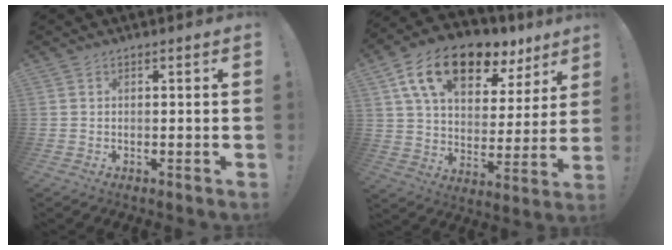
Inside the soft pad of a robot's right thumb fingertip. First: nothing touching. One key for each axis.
{"total": 18.2, "fx": 11.0, "fy": 9.4, "fz": 11.1, "tx": -0.185, "ty": -0.057, "tz": 0.195}